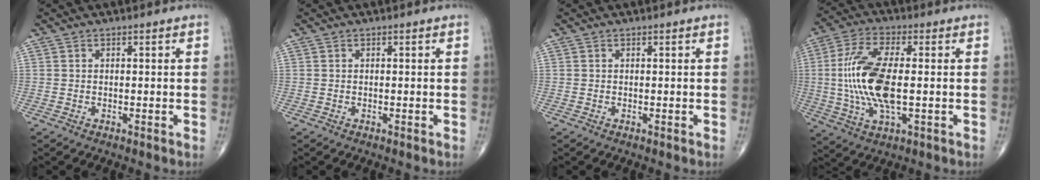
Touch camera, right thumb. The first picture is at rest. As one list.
[{"total": 0.0}, {"total": 0.0}, {"total": 15.0, "force": [-0.3, 5.8, 13.8], "torque": [-0.300, 0.003, -0.006]}]